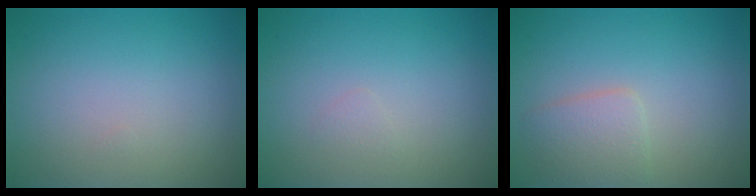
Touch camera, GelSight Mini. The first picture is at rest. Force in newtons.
{"total": 0.5, "press": 0.5, "slide": 0.0}
{"total": 2.5, "press": 2.5, "slide": 0.1}